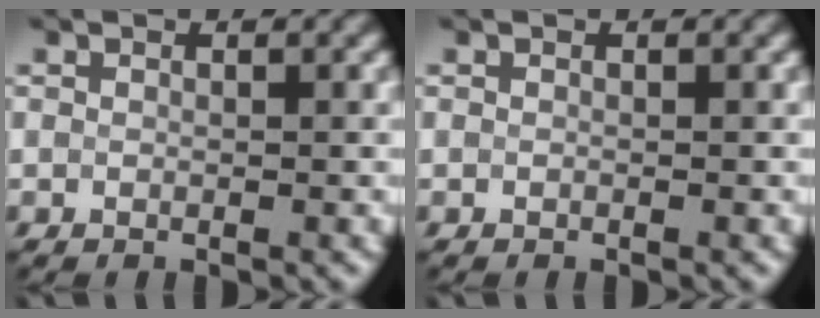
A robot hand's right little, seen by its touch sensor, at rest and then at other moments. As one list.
[{"total": 0.0}]